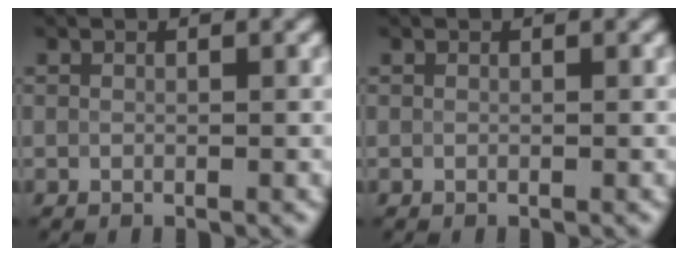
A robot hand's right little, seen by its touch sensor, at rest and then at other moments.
{"total": 0.0}